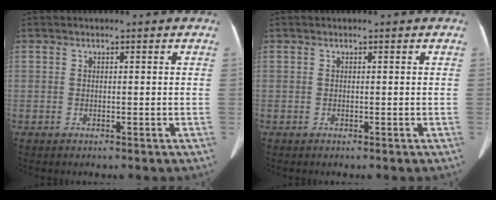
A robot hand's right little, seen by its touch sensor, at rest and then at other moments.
{"total": 0.0}